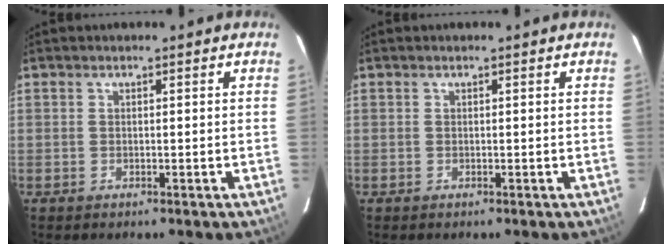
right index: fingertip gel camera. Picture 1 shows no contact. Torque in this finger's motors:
{"motor_torque": [0.00, 0.00, 0.00, 0.00]}